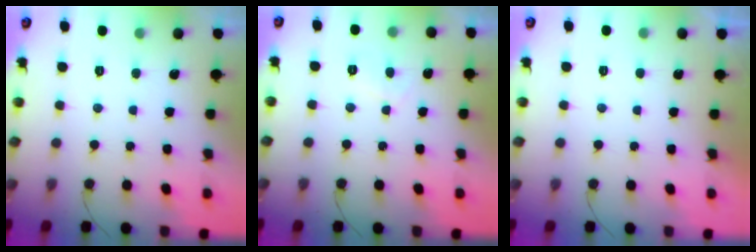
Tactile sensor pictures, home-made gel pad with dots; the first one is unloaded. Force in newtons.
{"total": 1.7, "press": 1.6, "slide": 0.6}
{"total": 2.1, "press": 2.0, "slide": 0.4}